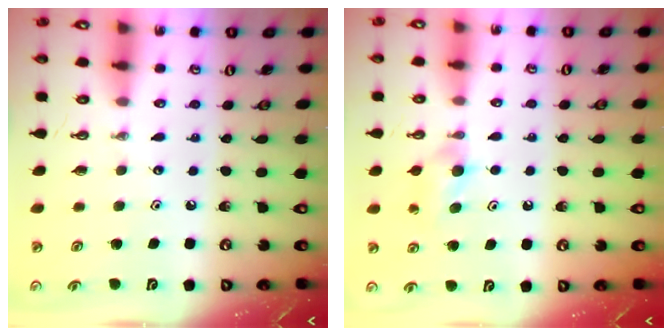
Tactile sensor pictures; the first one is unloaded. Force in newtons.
{"total": 6.8, "press": 6.7, "slide": 1.4}